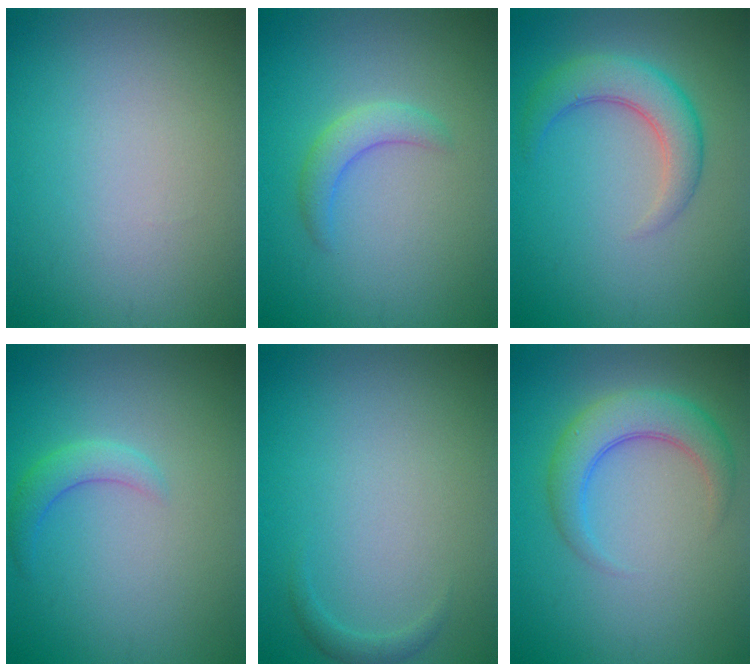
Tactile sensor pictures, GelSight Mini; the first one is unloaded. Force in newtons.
{"total": 2.3, "press": 2.3, "slide": 0.2}
{"total": 4.2, "press": 4.2, "slide": 0.1}
{"total": 2.0, "press": 2.0, "slide": 0.1}
{"total": 0.9, "press": 0.9, "slide": 0.1}
{"total": 4.3, "press": 4.3, "slide": 0.2}